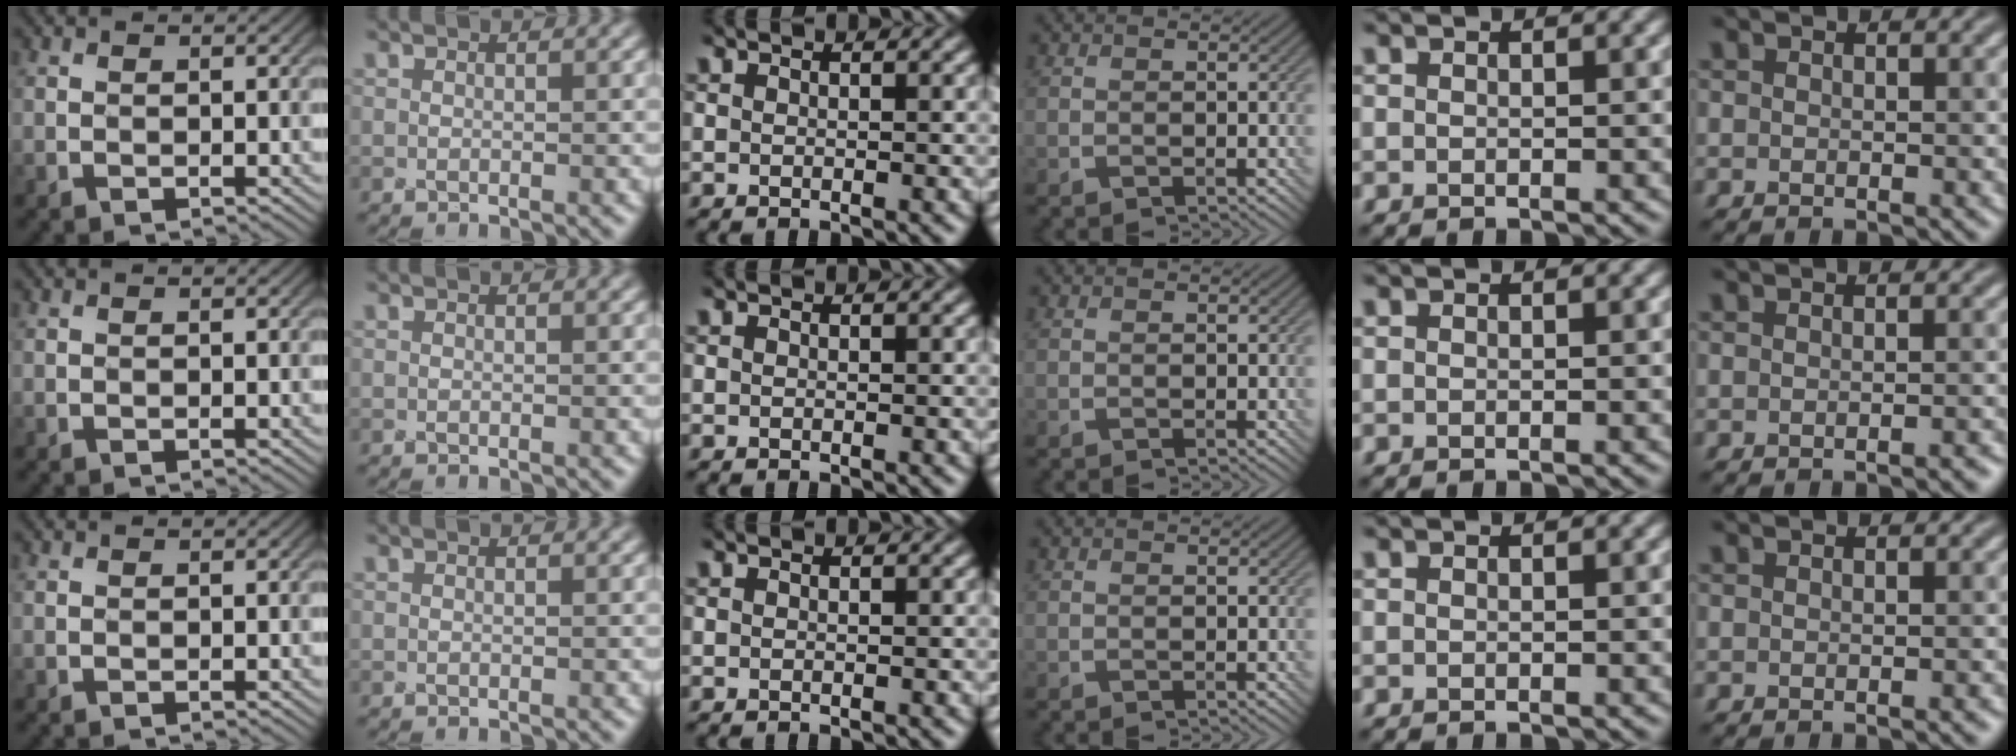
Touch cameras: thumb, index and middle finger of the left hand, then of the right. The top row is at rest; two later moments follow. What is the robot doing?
{"motion": "screw", "object": "bottle cap"}